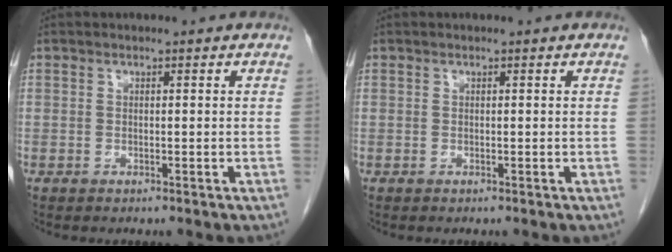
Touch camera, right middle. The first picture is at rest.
{"total": 0.0}